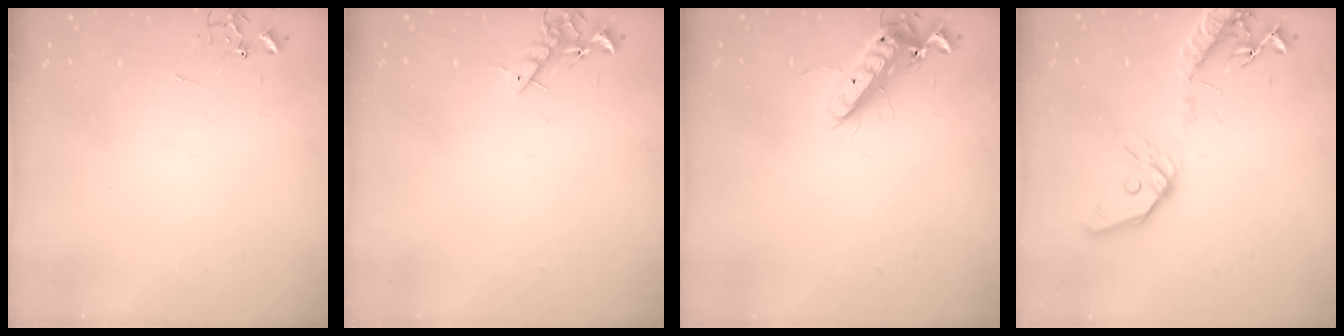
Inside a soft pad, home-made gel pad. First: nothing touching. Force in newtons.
{"total": 7.4, "press": 7.4, "slide": 0.9}
{"total": 12.5, "press": 12.4, "slide": 1.6}
{"total": 15.4, "press": 15.2, "slide": 2.8}